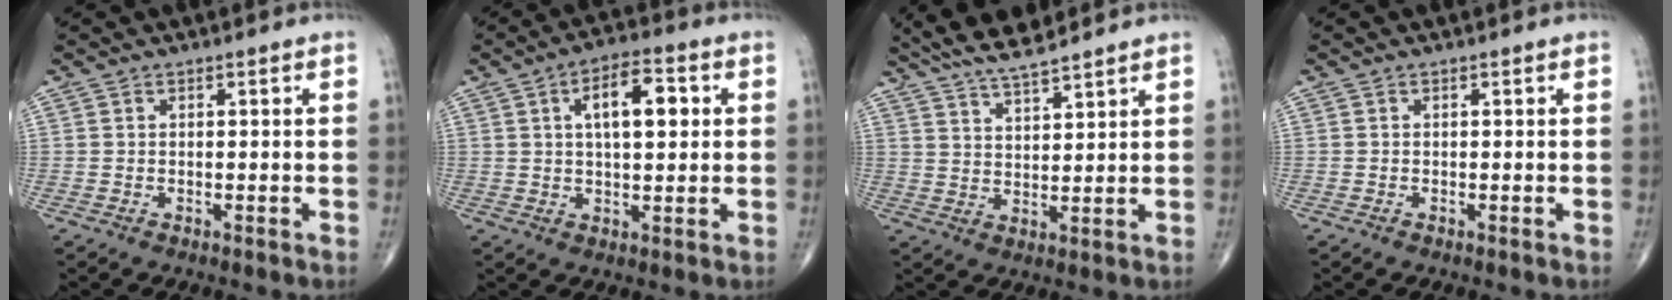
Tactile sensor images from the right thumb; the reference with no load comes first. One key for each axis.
{"total": 9.8, "fx": 2.4, "fy": 4.3, "fz": 8.4, "tx": -0.119, "ty": 0.009, "tz": 0.032}
{"total": 9.5, "fx": 8.2, "fy": 1.5, "fz": 4.6, "tx": -0.075, "ty": -0.027, "tz": 0.150}
{"total": 0.0}